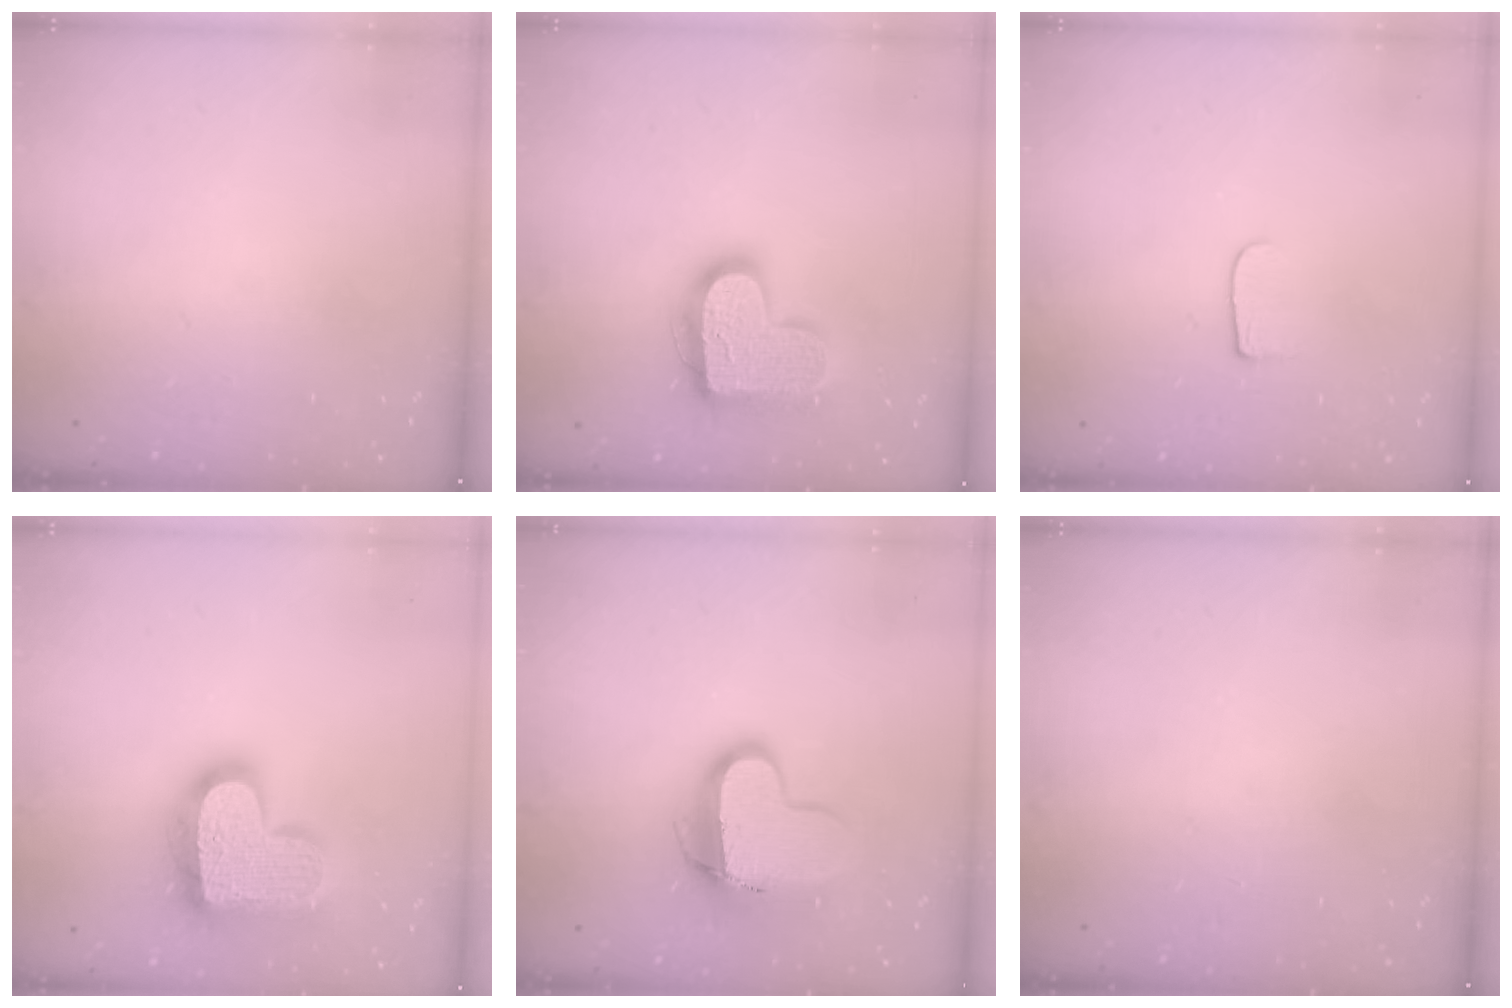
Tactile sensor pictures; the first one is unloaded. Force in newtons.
{"total": 17.3, "press": 17.3, "slide": 1.1}
{"total": 6.5, "press": 6.5, "slide": 0.7}
{"total": 20.8, "press": 20.7, "slide": 1.5}
{"total": 12.1, "press": 12.0, "slide": 0.9}
{"total": 0.0}